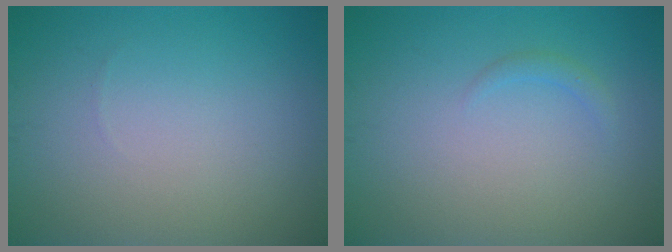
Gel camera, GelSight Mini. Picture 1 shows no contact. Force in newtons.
{"total": 0.8, "press": 0.8, "slide": 0.0}